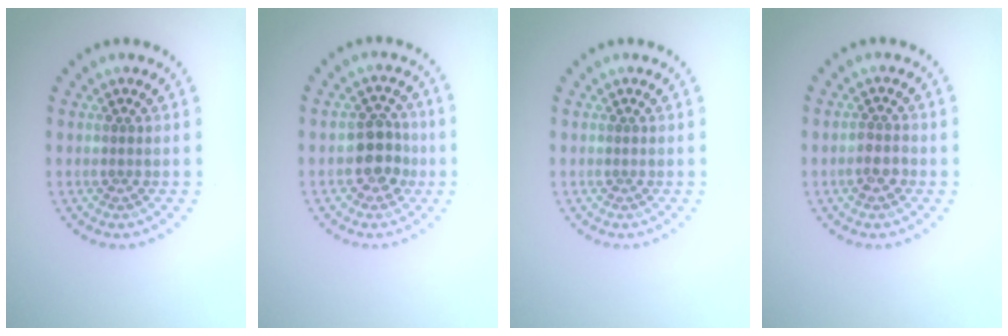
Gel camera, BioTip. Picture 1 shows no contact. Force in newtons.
{"total": 3.4, "press": 3.3, "slide": 0.9}
{"total": 0.0}
{"total": 1.8, "press": 1.8, "slide": 0.5}